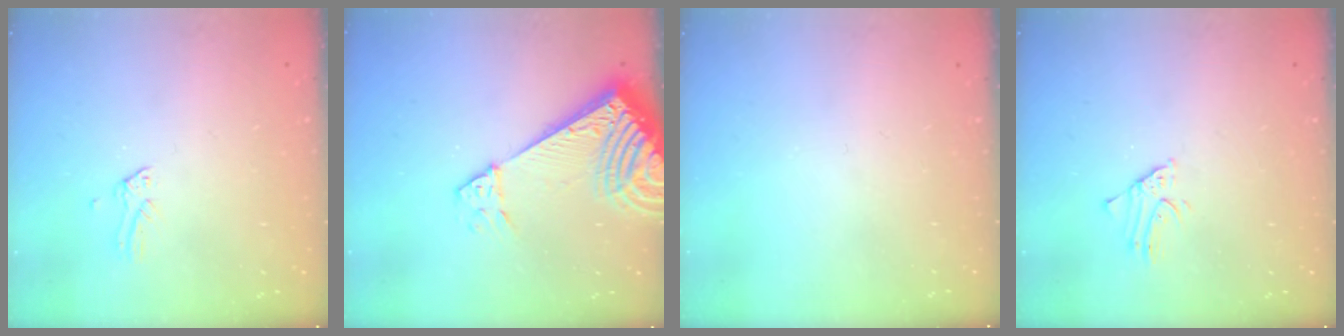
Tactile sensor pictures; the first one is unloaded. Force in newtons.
{"total": 10.4, "press": 10.3, "slide": 1.3}
{"total": 0.0}
{"total": 1.5, "press": 1.5, "slide": 0.1}